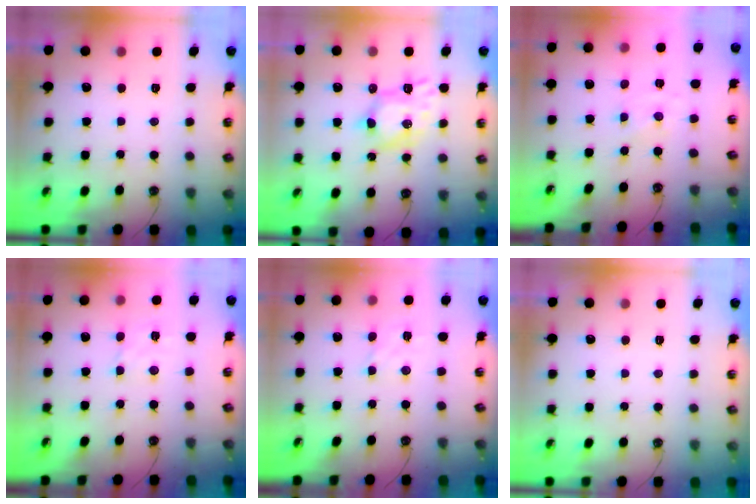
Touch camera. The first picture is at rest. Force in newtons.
{"total": 7.7, "press": 7.7, "slide": 0.1}
{"total": 0.0}
{"total": 2.9, "press": 2.8, "slide": 0.6}
{"total": 2.9, "press": 2.8, "slide": 0.7}
{"total": 0.0}